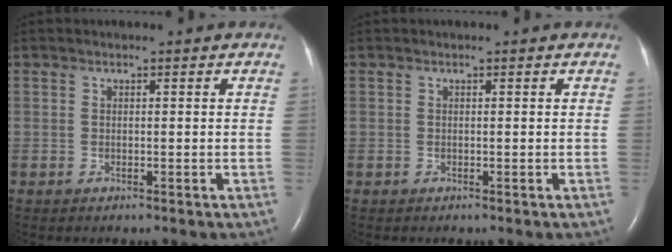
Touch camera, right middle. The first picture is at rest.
{"total": 0.0}